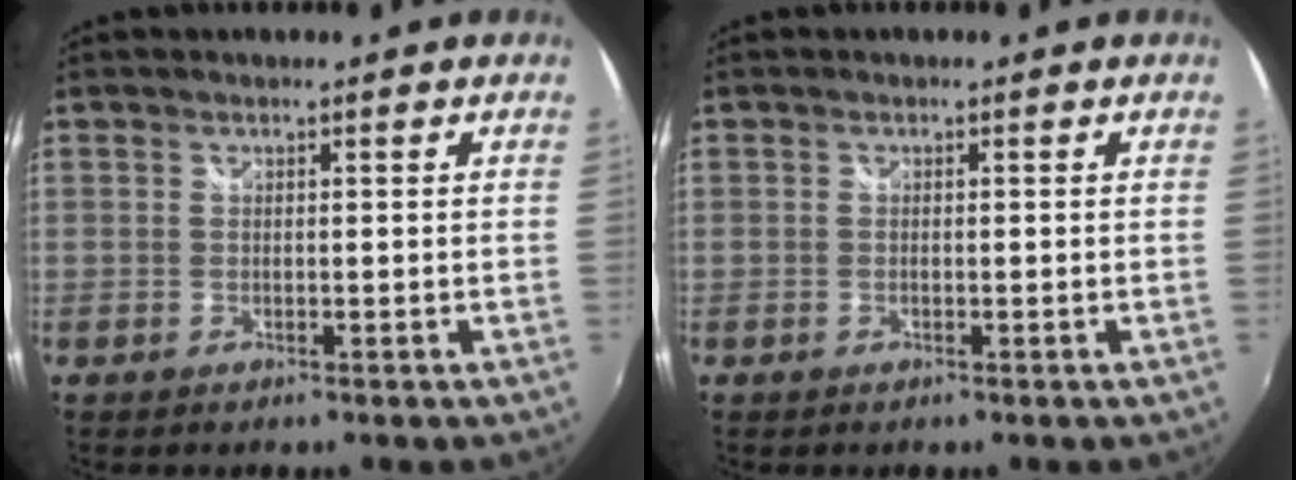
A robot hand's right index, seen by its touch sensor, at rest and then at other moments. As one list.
[{"total": 0.5, "force": [-0.1, 0.3, 0.5], "torque": [-0.012, 0.000, -0.005]}]